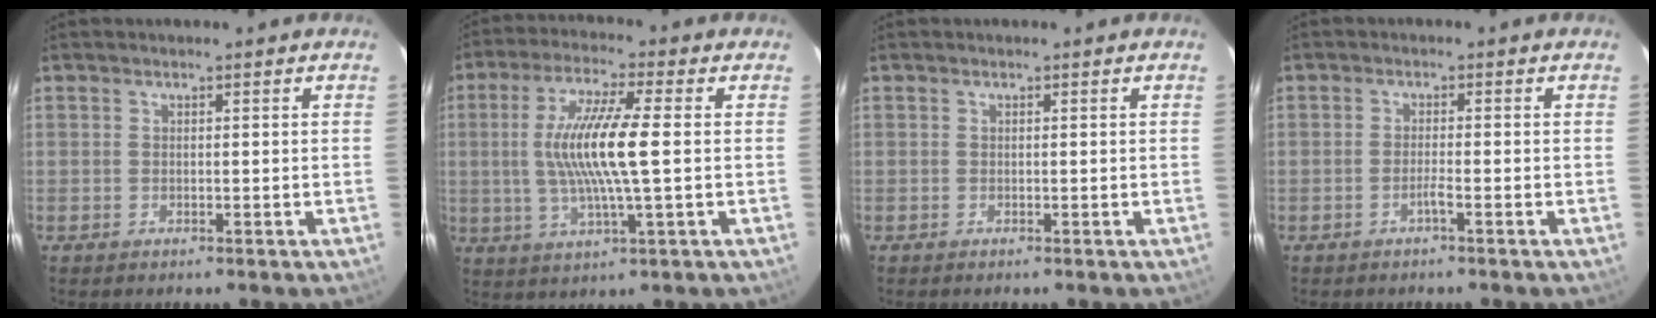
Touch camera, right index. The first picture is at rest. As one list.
[{"total": 12.6, "force": [0.3, 1.0, 12.6], "torque": [-0.241, -0.003, 0.006]}, {"total": 0.0}, {"total": 1.5, "force": [-1.0, -0.2, 1.1], "torque": [-0.022, 0.000, -0.020]}]